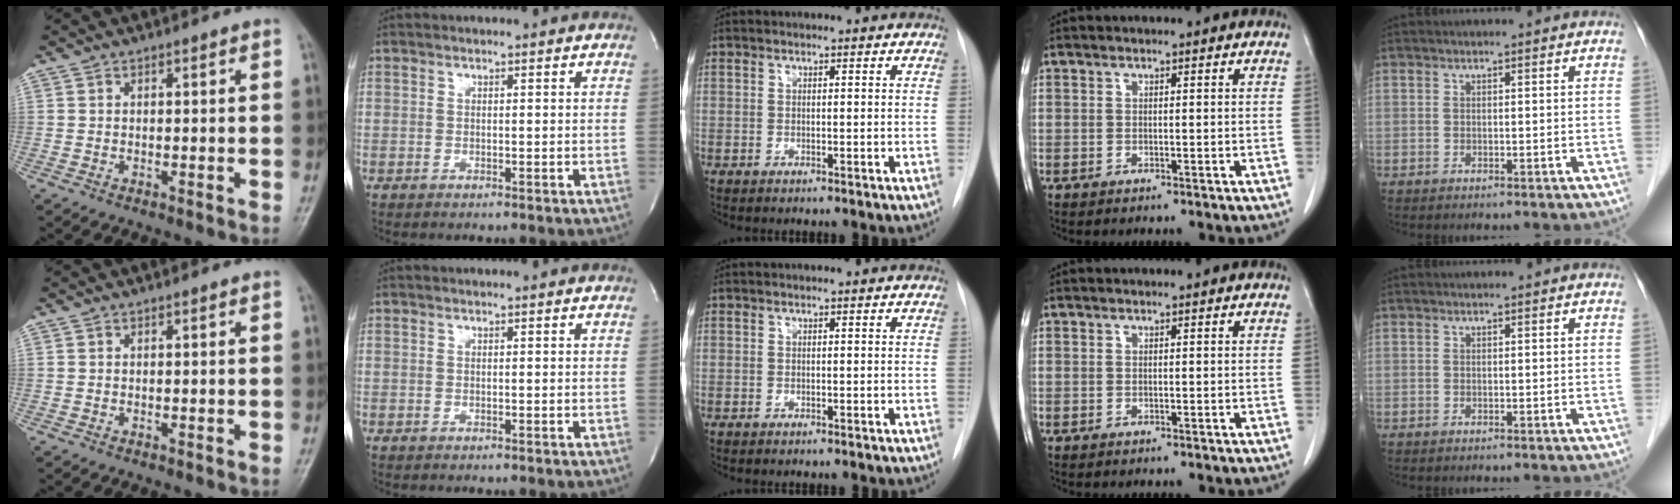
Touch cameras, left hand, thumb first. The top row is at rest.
{}